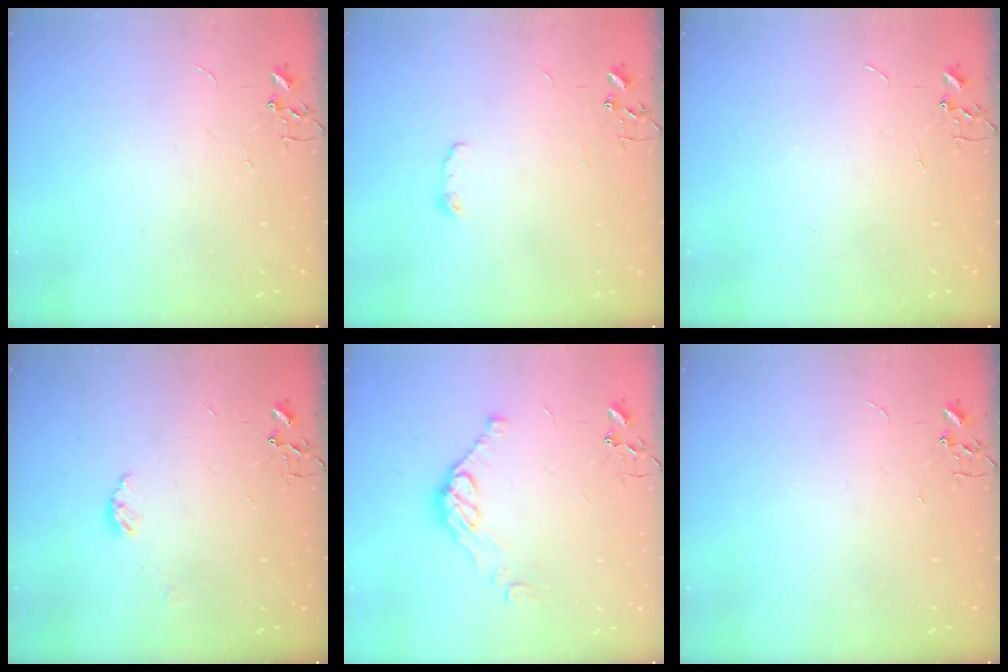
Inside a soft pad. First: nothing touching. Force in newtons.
{"total": 3.7, "press": 3.5, "slide": 0.9}
{"total": 0.0}
{"total": 3.8, "press": 3.7, "slide": 0.4}
{"total": 9.6, "press": 9.5, "slide": 1.0}
{"total": 0.0}